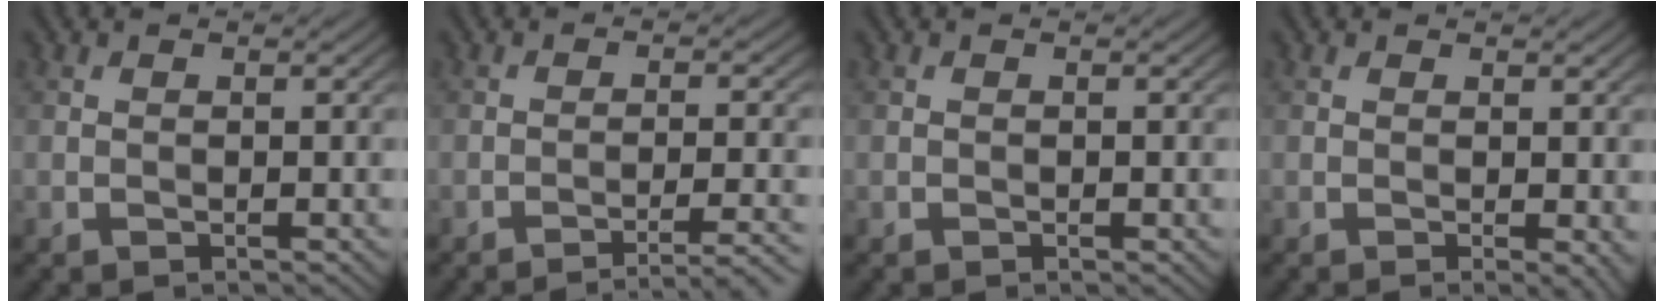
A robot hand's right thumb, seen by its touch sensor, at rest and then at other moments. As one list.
[{"total": 4.5, "force": [-3.0, 0.5, 3.3], "torque": [-0.050, 0.013, -0.055]}, {"total": 0.0}, {"total": 2.0, "force": [0.1, 0.3, 2.0], "torque": [-0.028, -0.003, 0.002]}]